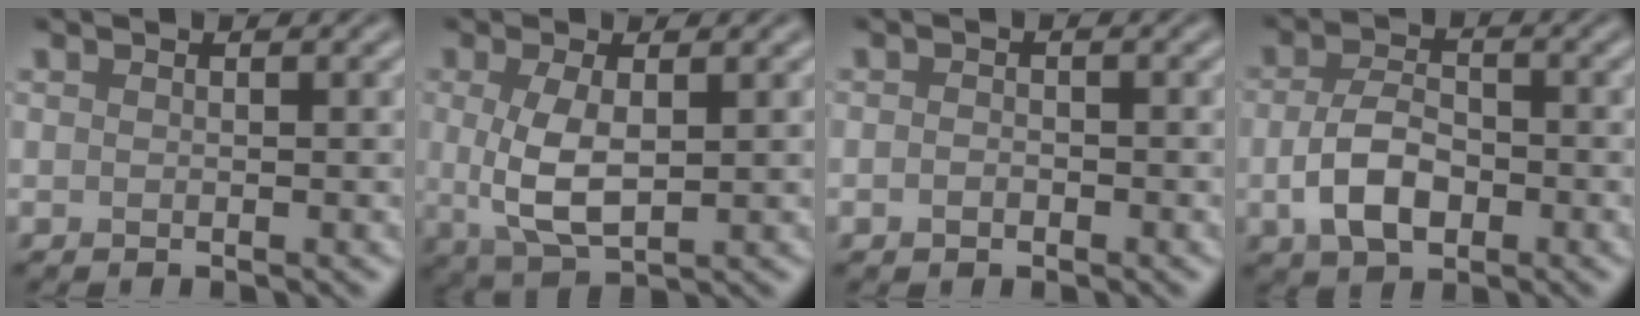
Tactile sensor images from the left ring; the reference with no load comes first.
{"total": 4.6, "force": [0.3, 2.0, 4.2], "torque": [-0.093, -0.004, 0.010]}
{"total": 1.0, "force": [-0.4, 0.7, 0.5], "torque": [-0.011, -0.002, -0.010]}
{"total": 5.0, "force": [-1.2, 3.0, 3.8], "torque": [-0.078, -0.003, -0.027]}